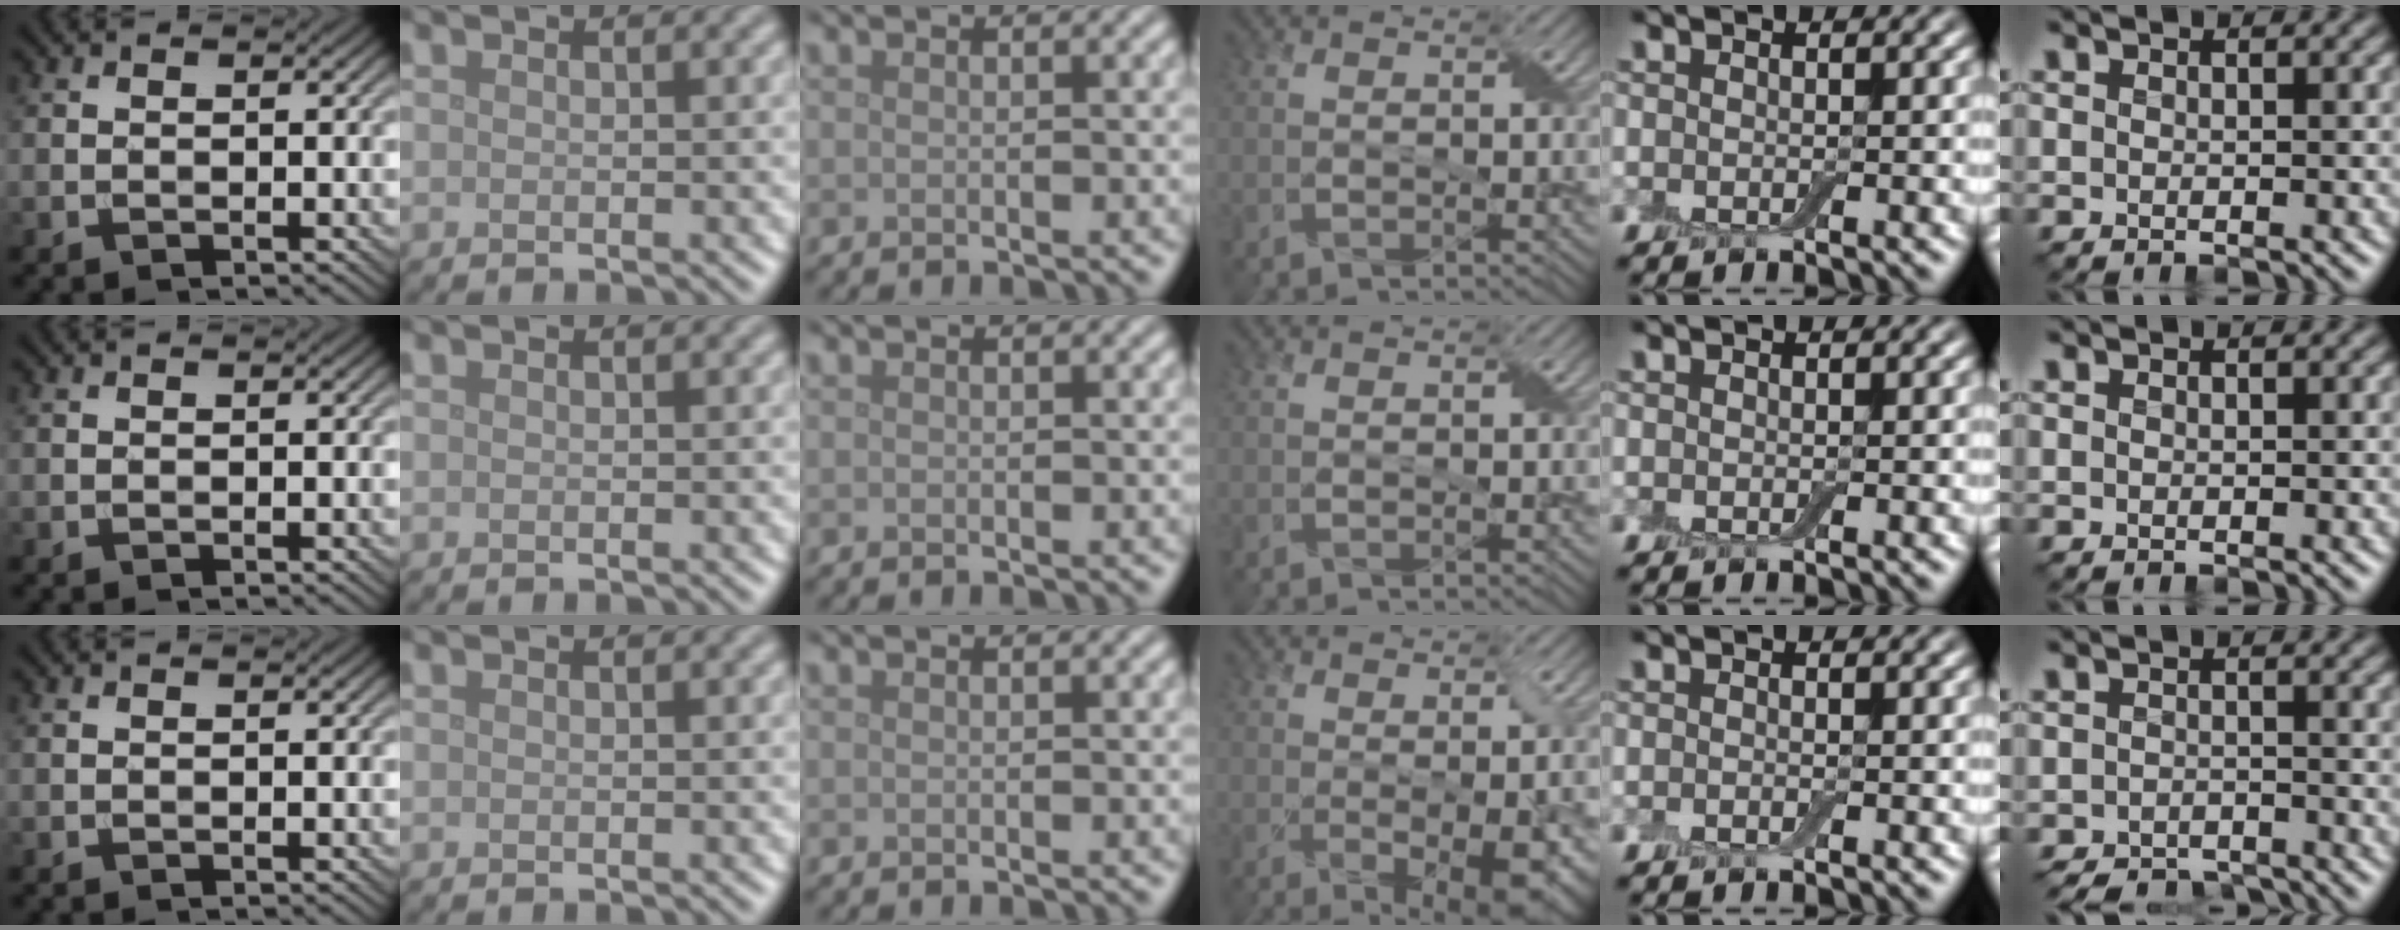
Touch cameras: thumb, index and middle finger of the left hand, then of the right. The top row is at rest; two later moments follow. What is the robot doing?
{"motion": "fold", "object": "cloth"}